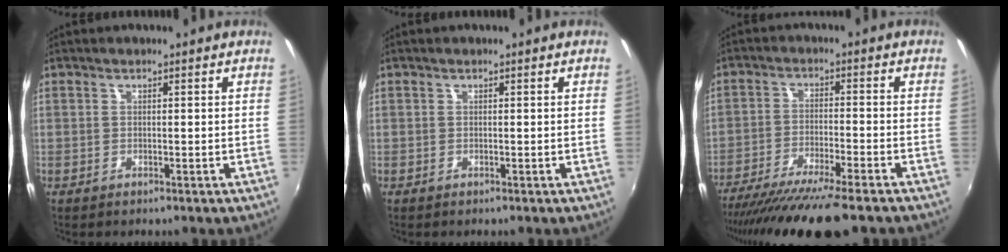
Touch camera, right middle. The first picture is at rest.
{"total": 0.0}
{"total": 15.1, "force": [-12.6, 0.8, 8.2], "torque": [-0.163, -0.041, -0.206]}